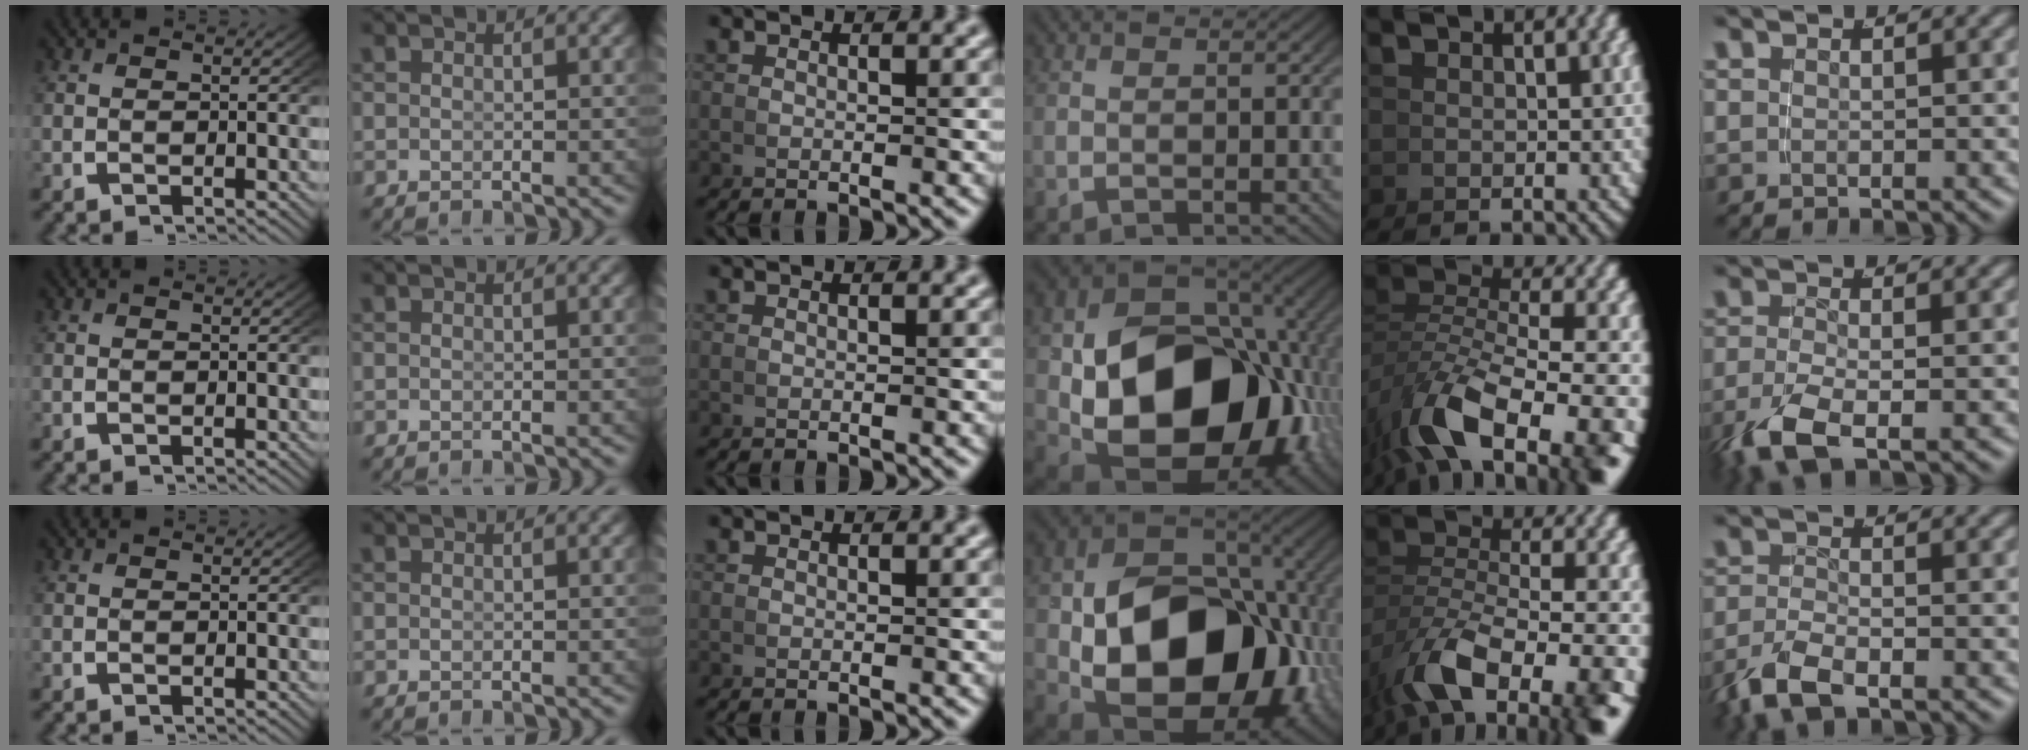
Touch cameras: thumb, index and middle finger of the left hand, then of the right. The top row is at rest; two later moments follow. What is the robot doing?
{"motion": "grasp_and_lifting", "object": "calculator"}